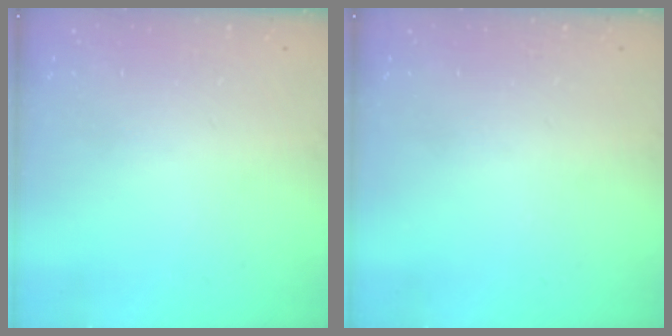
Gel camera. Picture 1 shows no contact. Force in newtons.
{"total": 0.0}